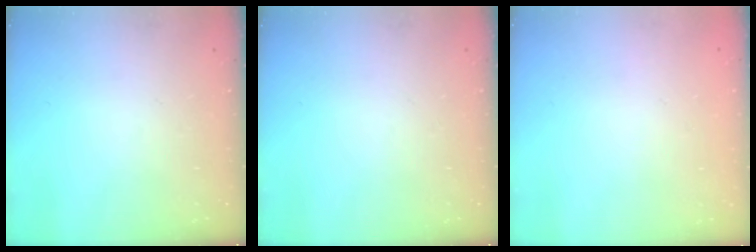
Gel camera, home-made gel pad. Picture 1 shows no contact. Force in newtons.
{"total": 0.0}
{"total": 1.8, "press": 1.7, "slide": 0.2}